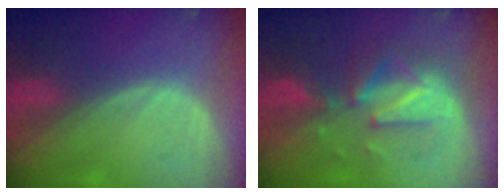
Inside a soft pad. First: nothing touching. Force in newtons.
{"total": 8.2, "press": 8.2, "slide": 0.3}